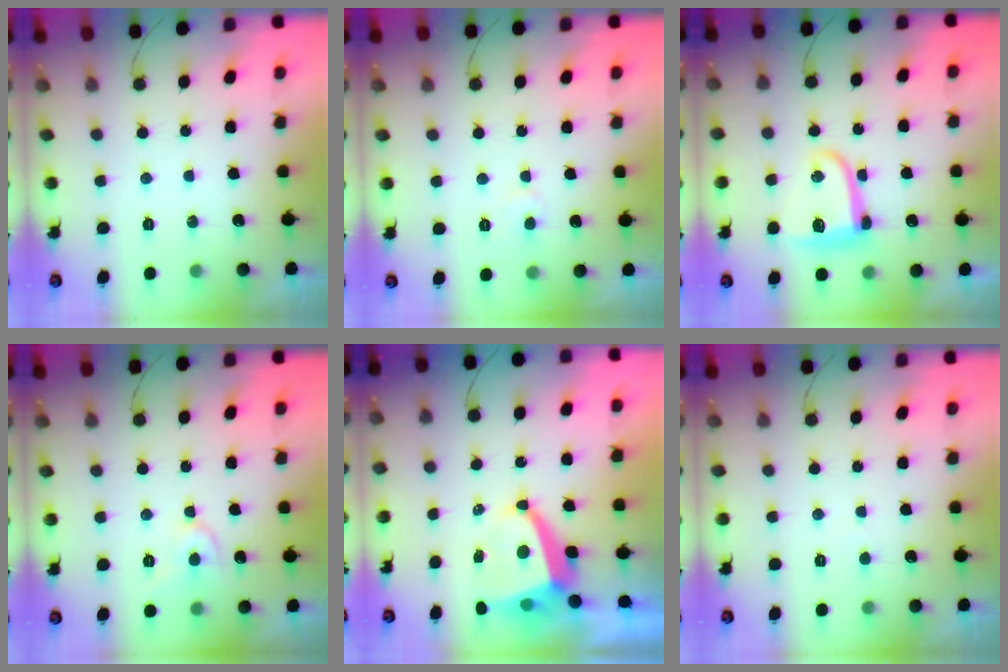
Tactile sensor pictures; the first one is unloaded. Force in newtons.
{"total": 3.2, "press": 3.1, "slide": 0.4}
{"total": 11.3, "press": 11.3, "slide": 0.4}
{"total": 7.1, "press": 7.0, "slide": 0.9}
{"total": 5.8, "press": 5.8, "slide": 0.8}
{"total": 3.8, "press": 3.8, "slide": 0.4}